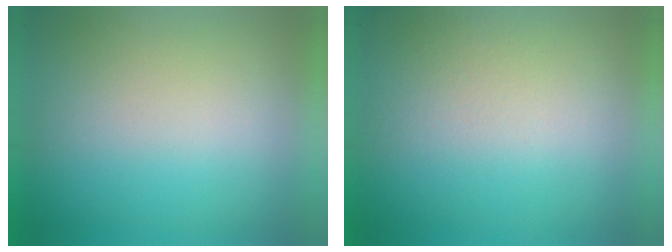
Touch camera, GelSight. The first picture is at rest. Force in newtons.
{"total": 2.7}